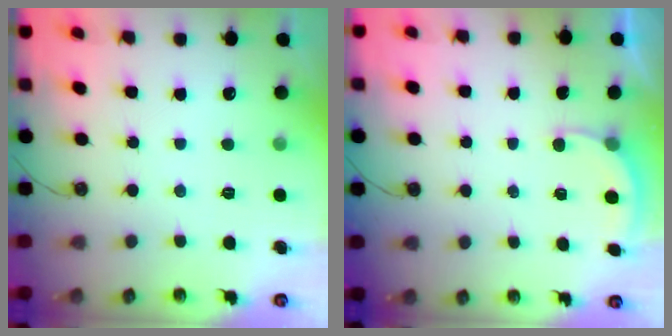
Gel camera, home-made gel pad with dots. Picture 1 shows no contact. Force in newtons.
{"total": 2.6, "press": 2.6, "slide": 0.2}